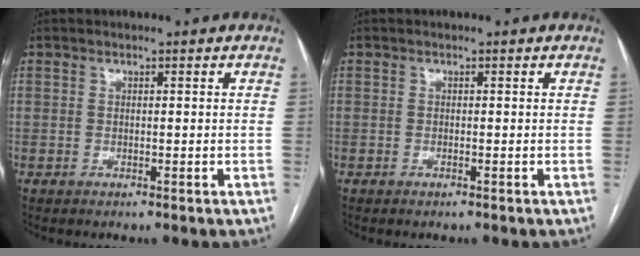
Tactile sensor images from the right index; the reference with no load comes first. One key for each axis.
{"total": 0.0}